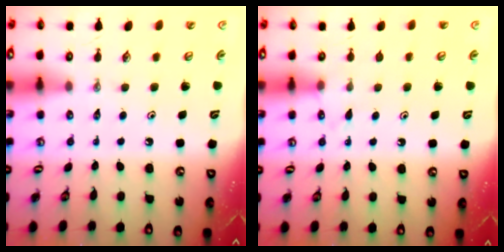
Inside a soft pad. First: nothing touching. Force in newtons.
{"total": 5.3, "press": 5.2, "slide": 0.7}